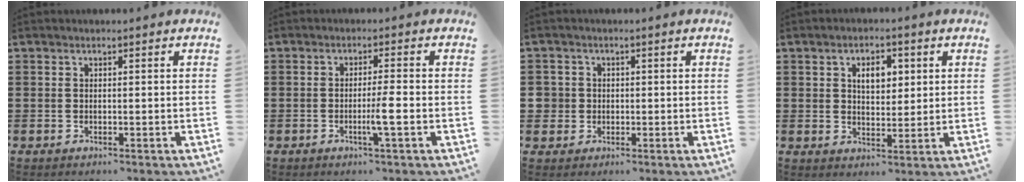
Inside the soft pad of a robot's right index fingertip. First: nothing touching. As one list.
[{"total": 3.7, "force": [-1.2, -0.1, 3.5], "torque": [-0.066, -0.010, -0.025]}, {"total": 2.6, "force": [-0.2, 2.5, 0.4], "torque": [-0.028, 0.005, -0.008]}, {"total": 4.3, "force": [1.4, 2.6, 3.1], "torque": [-0.053, 0.006, 0.019]}]